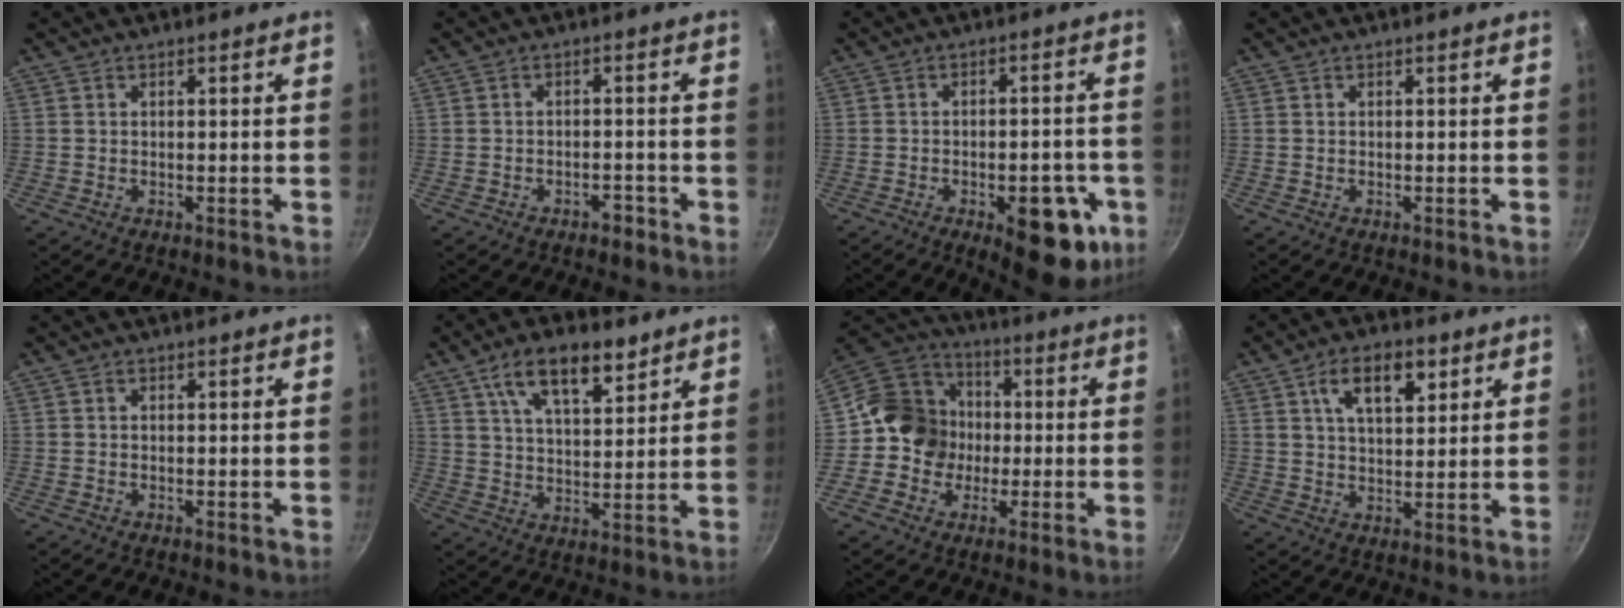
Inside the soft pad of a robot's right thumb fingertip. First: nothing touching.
{"total": 2.5, "force": [-1.6, 1.3, 1.5], "torque": [-0.013, 0.018, -0.017]}
{"total": 14.9, "force": [-5.7, 6.7, 12.0], "torque": [-0.102, 0.016, -0.065]}
{"total": 0.0}
{"total": 0.0}
{"total": 12.3, "force": [7.3, 5.3, 8.4], "torque": [-0.119, -0.027, 0.125]}
{"total": 13.1, "force": [-1.3, 12.0, 5.0], "torque": [-0.046, 0.030, -0.042]}
{"total": 10.7, "force": [5.1, 5.2, 7.8], "torque": [-0.108, -0.017, 0.083]}